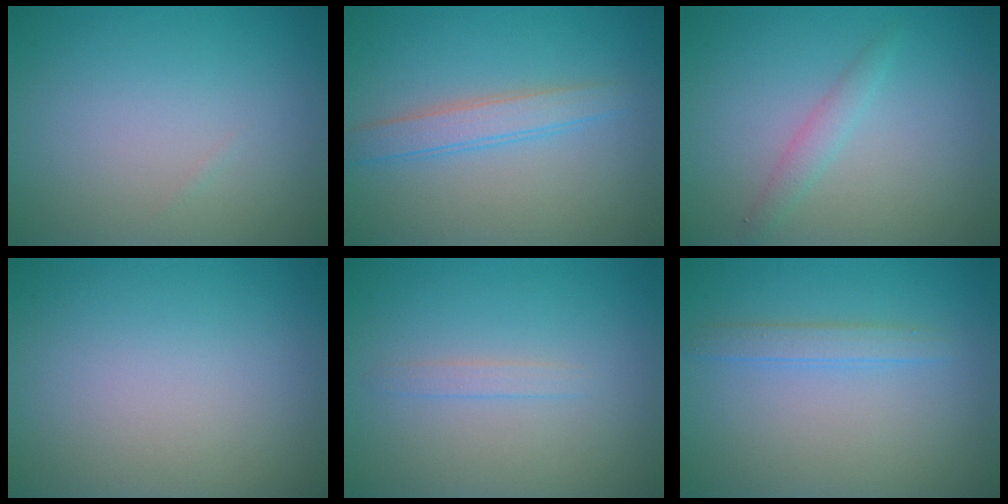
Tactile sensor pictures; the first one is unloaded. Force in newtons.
{"total": 2.5, "press": 2.5, "slide": 0.0}
{"total": 1.1, "press": 1.1, "slide": 0.1}
{"total": 0.0}
{"total": 0.9, "press": 0.9, "slide": 0.0}
{"total": 1.6, "press": 1.6, "slide": 0.0}